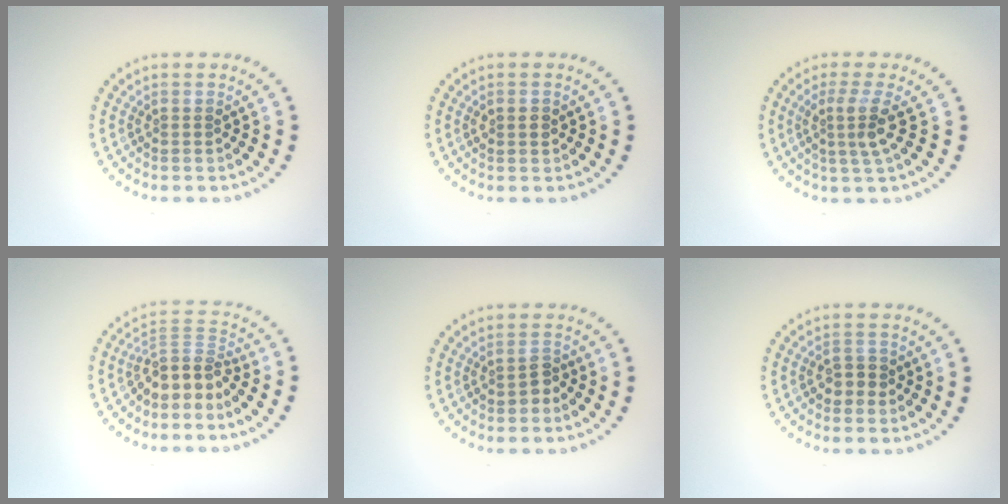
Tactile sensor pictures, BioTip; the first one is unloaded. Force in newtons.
{"total": 1.5, "press": 1.5, "slide": 0.1}
{"total": 2.7, "press": 2.0, "slide": 1.8}
{"total": 3.5, "press": 2.6, "slide": 2.4}
{"total": 1.2, "press": 1.1, "slide": 0.4}
{"total": 1.9, "press": 1.8, "slide": 0.5}